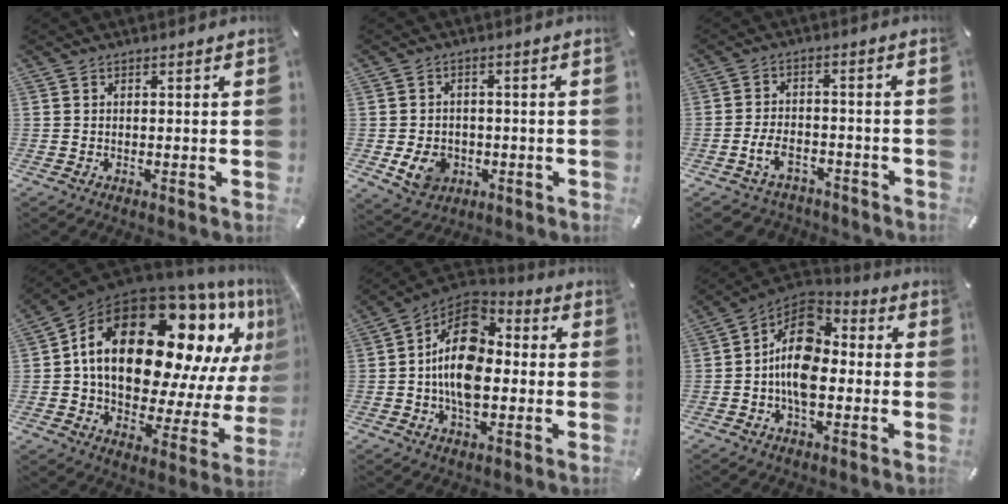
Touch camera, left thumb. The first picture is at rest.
{"total": 7.4, "force": [-2.0, 6.1, 3.6], "torque": [-0.072, 0.006, -0.036]}
{"total": 7.0, "force": [-3.4, 4.8, 3.9], "torque": [-0.088, 0.014, -0.064]}
{"total": 29.5, "force": [10.2, 16.7, 22.1], "torque": [-0.373, -0.074, 0.179]}
{"total": 16.0, "force": [-1.1, 10.3, 12.2], "torque": [-0.234, 0.005, -0.027]}
{"total": 13.6, "force": [-1.5, 8.6, 10.4], "torque": [-0.187, 0.003, -0.031]}